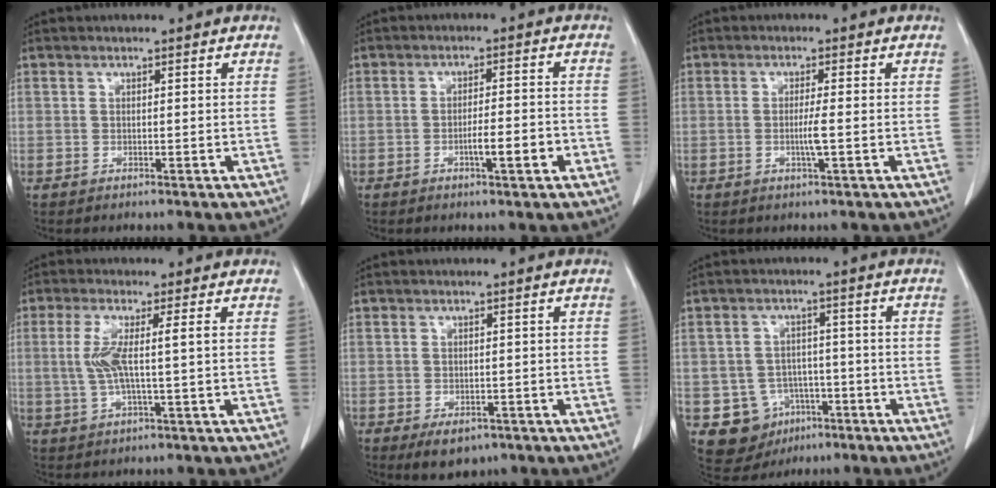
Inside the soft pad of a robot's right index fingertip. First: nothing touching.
{"total": 4.6, "force": [-1.9, 0.4, 4.2], "torque": [-0.060, 0.001, -0.026]}
{"total": 2.6, "force": [-0.4, -0.3, 2.5], "torque": [-0.045, -0.003, -0.007]}
{"total": 5.4, "force": [0.4, 0.2, 5.4], "torque": [-0.116, 0.006, 0.009]}
{"total": 4.3, "force": [-2.6, 2.6, 2.2], "torque": [-0.030, -0.002, -0.029]}
{"total": 8.5, "force": [-3.3, 7.6, 1.8], "torque": [-0.034, 0.015, -0.038]}